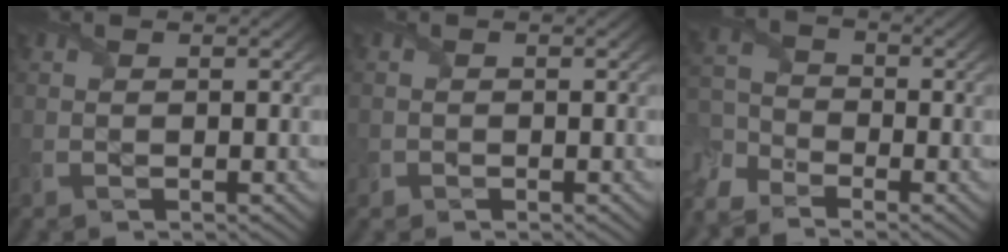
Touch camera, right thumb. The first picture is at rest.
{"total": 0.7, "force": [-0.1, 0.7, 0.1], "torque": [-0.004, -0.006, -0.002]}
{"total": 6.6, "force": [-5.2, 3.1, 2.5], "torque": [-0.080, -0.027, -0.111]}